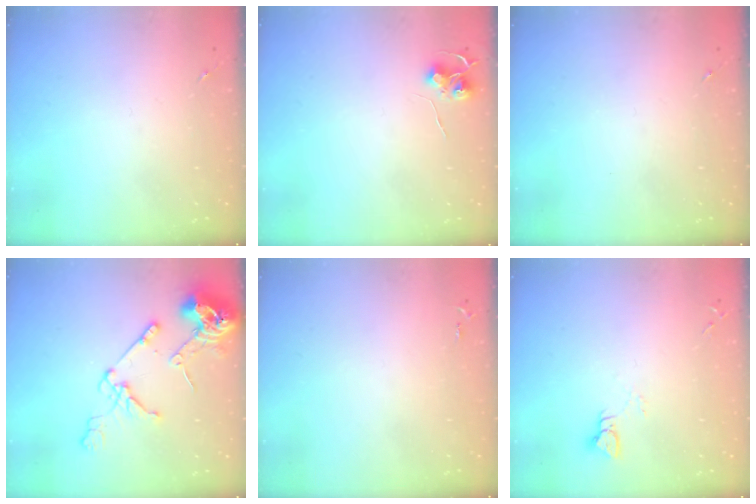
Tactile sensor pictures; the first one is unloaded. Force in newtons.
{"total": 6.4, "press": 6.3, "slide": 0.6}
{"total": 0.0}
{"total": 15.7, "press": 15.6, "slide": 2.0}
{"total": 2.5, "press": 2.5, "slide": 0.3}
{"total": 3.0, "press": 3.0, "slide": 0.3}